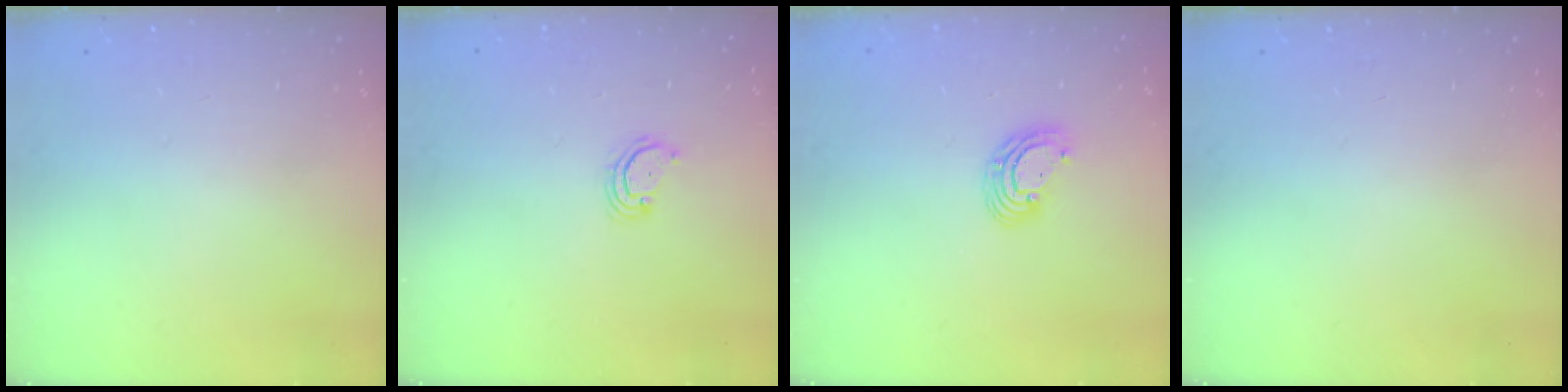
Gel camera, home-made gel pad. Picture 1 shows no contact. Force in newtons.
{"total": 2.9, "press": 2.8, "slide": 0.4}
{"total": 5.8, "press": 5.8, "slide": 0.4}
{"total": 0.0}